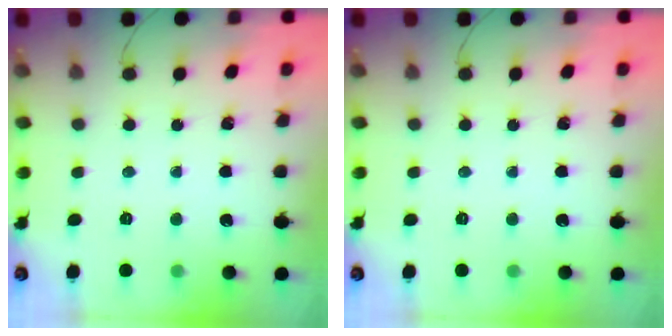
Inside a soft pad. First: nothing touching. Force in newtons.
{"total": 0.0}